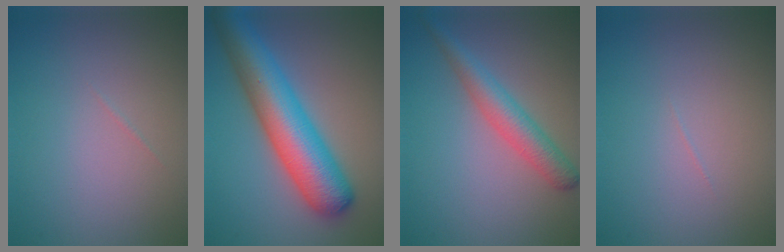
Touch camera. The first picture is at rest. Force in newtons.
{"total": 9.3, "press": 9.2, "slide": 0.3}
{"total": 3.5, "press": 3.5, "slide": 0.1}
{"total": 0.0}